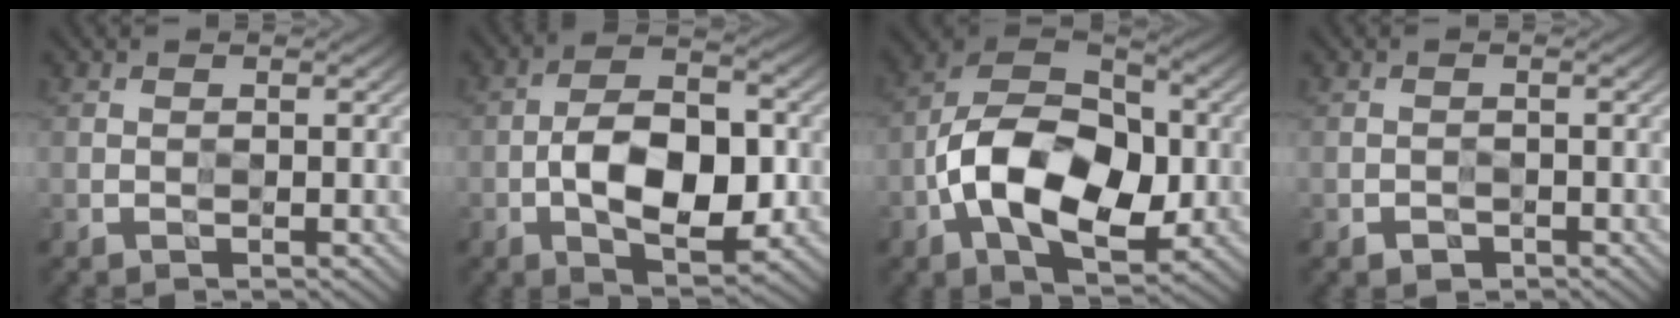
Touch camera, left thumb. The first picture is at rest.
{"total": 11.0, "force": [-2.3, 5.6, 9.2], "torque": [-0.160, -0.002, -0.040]}
{"total": 14.3, "force": [-3.1, 8.5, 11.0], "torque": [-0.201, 0.003, -0.072]}
{"total": 1.2, "force": [-0.8, 0.7, 0.5], "torque": [-0.005, -0.002, -0.016]}